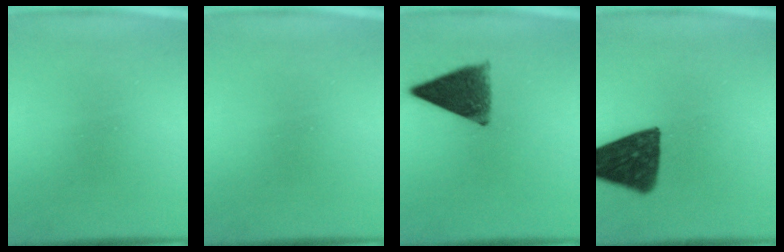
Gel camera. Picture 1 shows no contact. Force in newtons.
{"total": 0.0}
{"total": 9.9}
{"total": 12.5}